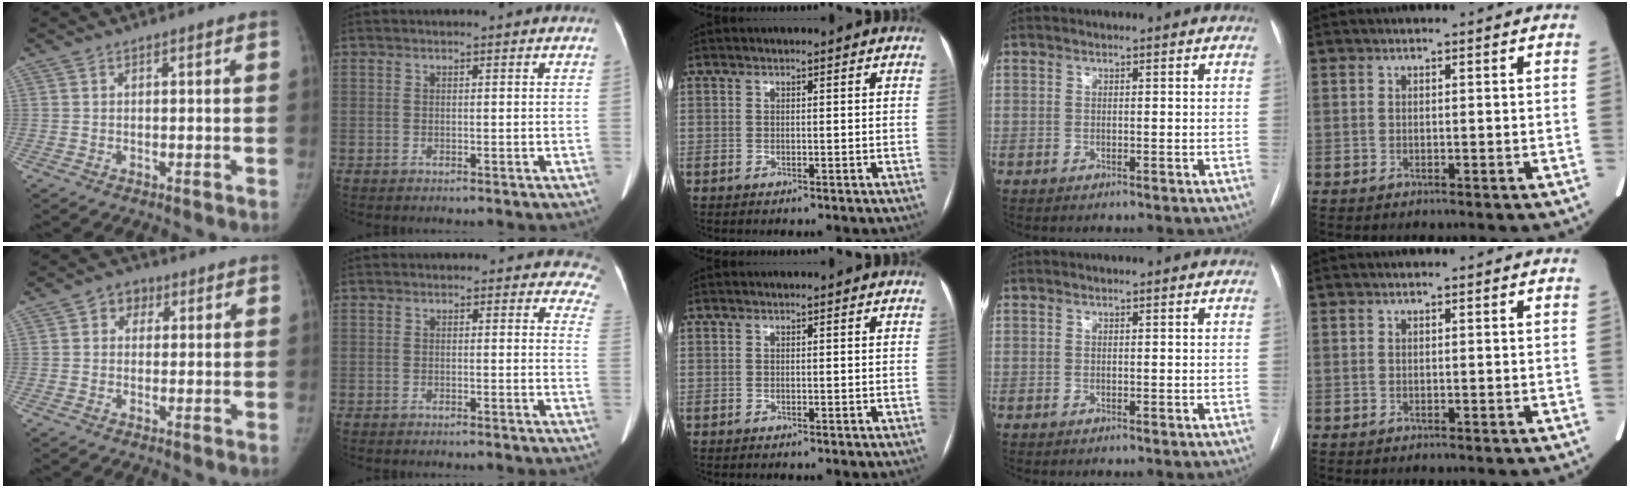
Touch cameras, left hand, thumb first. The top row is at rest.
{"thumb": {"total": 4.3, "force": [1.4, 3.5, 1.9], "torque": [-0.003, 0.002, 0.016]}, "index": {"total": 5.0, "force": [4.4, 2.3, 0.6], "torque": [0.030, -0.011, 0.007]}}